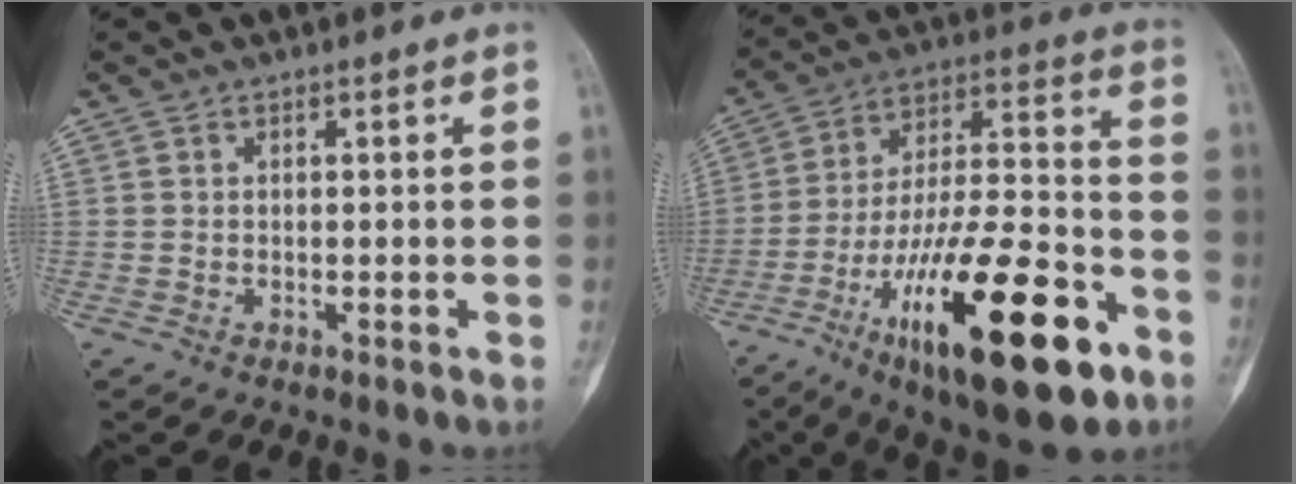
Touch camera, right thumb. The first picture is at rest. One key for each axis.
{"total": 28.6, "fx": -13.4, "fy": 9.6, "fz": 23.4, "tx": -0.375, "ty": 0.063, "tz": -0.211}